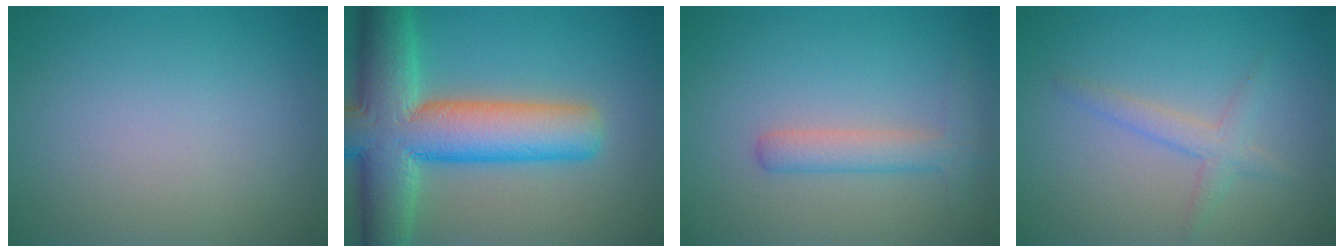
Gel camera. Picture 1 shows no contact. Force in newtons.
{"total": 12.2, "press": 12.2, "slide": 0.6}
{"total": 2.7, "press": 2.7, "slide": 0.1}
{"total": 2.0, "press": 2.0, "slide": 0.1}